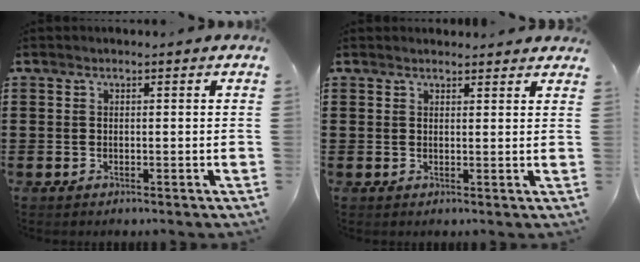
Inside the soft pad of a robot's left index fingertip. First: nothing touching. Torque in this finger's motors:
{"motor_torque": [1.50, -0.64, 0.12, 0.00]}